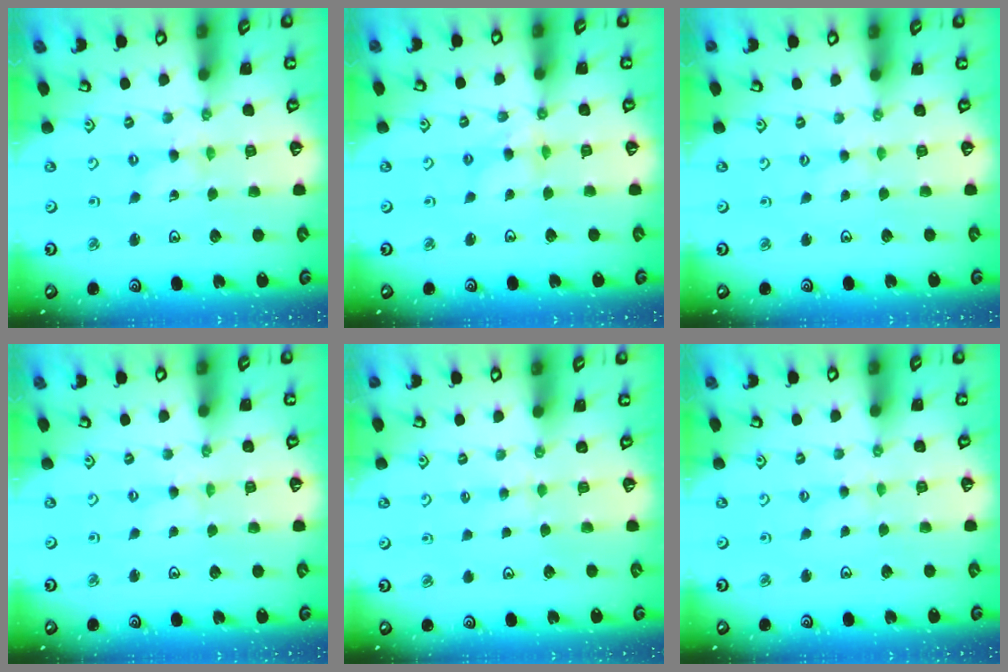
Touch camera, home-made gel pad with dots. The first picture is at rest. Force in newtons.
{"total": 4.9, "press": 4.8, "slide": 0.5}
{"total": 0.9, "press": 0.9, "slide": 0.1}
{"total": 0.7, "press": 0.7, "slide": 0.2}
{"total": 2.3, "press": 2.2, "slide": 0.4}
{"total": 1.6, "press": 1.5, "slide": 0.3}